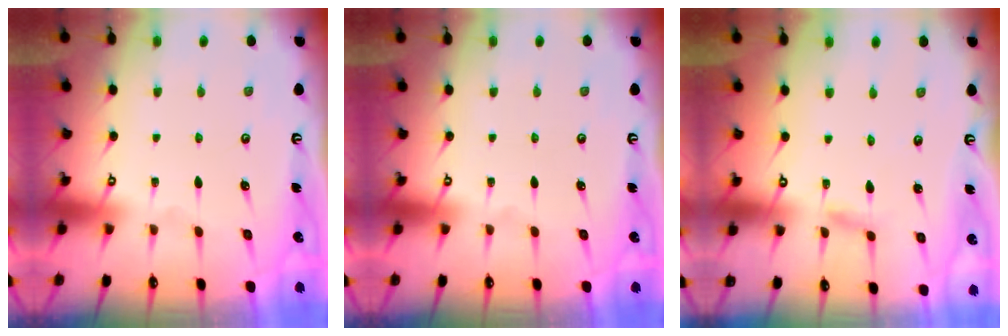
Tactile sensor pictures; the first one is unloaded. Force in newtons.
{"total": 0.0}
{"total": 1.6, "press": 1.6, "slide": 0.2}